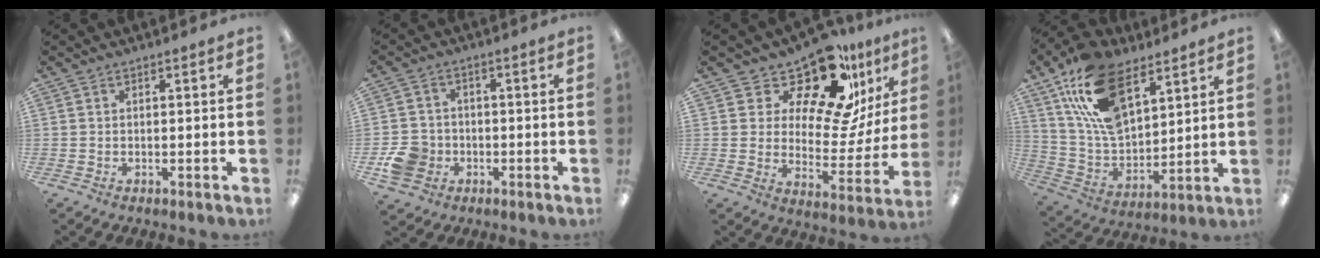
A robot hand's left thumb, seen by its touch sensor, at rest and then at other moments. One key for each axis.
{"total": 7.5, "fx": -2.5, "fy": 6.5, "fz": 2.8, "tx": -0.065, "ty": 0.016, "tz": -0.044}
{"total": 17.4, "fx": 13.8, "fy": 6.2, "fz": 8.6, "tx": -0.132, "ty": -0.114, "tz": 0.232}
{"total": 20.2, "fx": 11.2, "fy": 11.0, "fz": 12.6, "tx": -0.261, "ty": -0.042, "tz": 0.203}